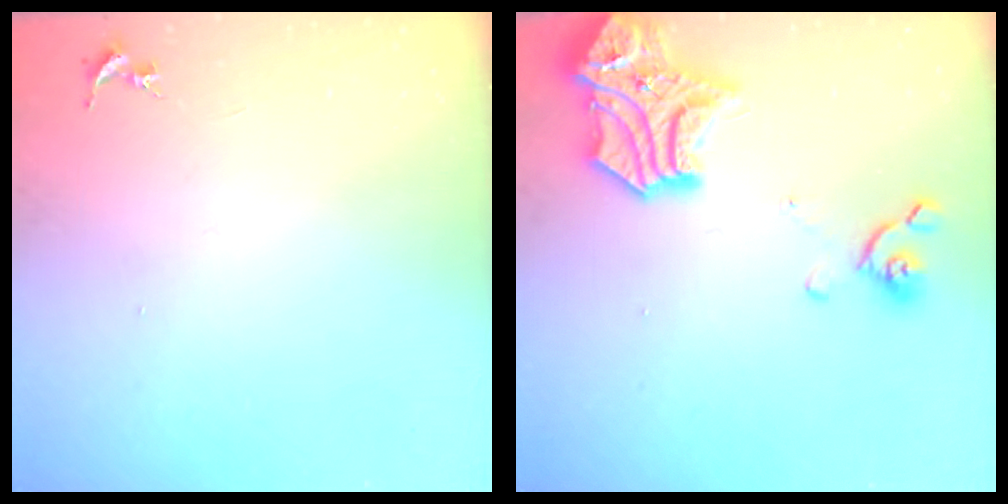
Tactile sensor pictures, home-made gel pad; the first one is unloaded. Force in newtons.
{"total": 18.6, "press": 18.5, "slide": 1.4}